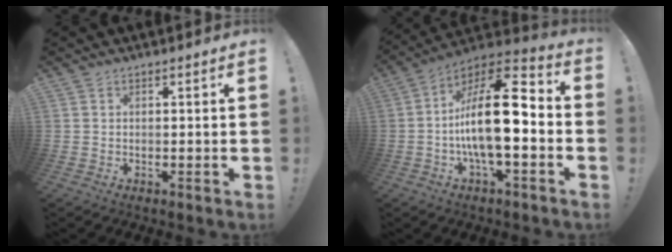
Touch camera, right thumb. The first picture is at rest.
{"total": 21.0, "force": [-2.8, 7.7, 19.3], "torque": [-0.336, 0.015, -0.049]}